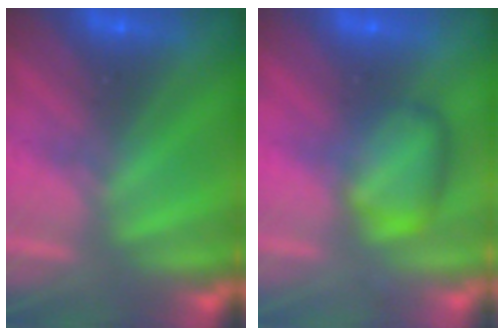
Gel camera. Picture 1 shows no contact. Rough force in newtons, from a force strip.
{"total": 2.4}